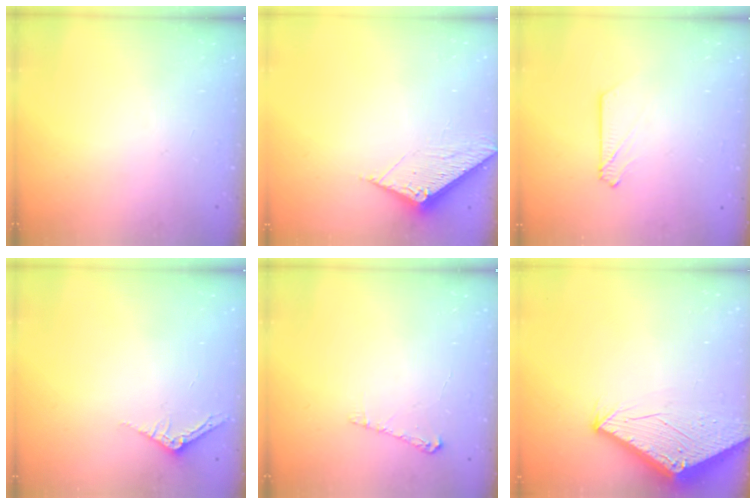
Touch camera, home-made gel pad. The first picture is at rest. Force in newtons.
{"total": 6.1, "press": 6.1, "slide": 0.3}
{"total": 3.0, "press": 3.0, "slide": 0.4}
{"total": 2.5, "press": 2.5, "slide": 0.2}
{"total": 4.2, "press": 4.2, "slide": 0.5}
{"total": 2.7, "press": 2.7, "slide": 0.1}